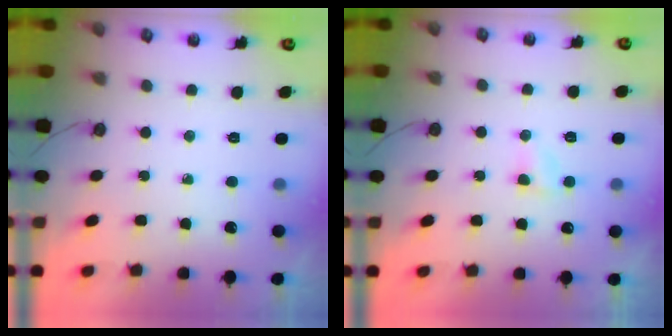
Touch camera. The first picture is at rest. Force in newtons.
{"total": 2.7, "press": 2.7, "slide": 0.3}